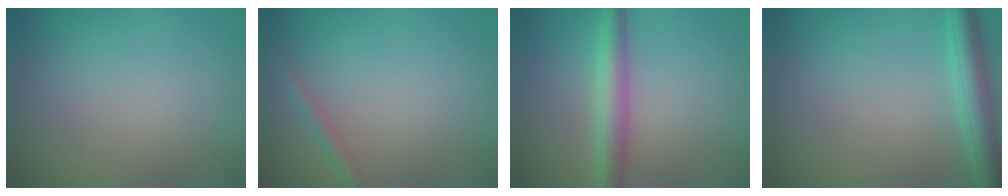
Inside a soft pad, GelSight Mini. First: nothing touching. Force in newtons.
{"total": 1.4, "press": 1.4, "slide": 0.0}
{"total": 4.0, "press": 4.0, "slide": 0.0}
{"total": 4.3, "press": 4.3, "slide": 0.2}